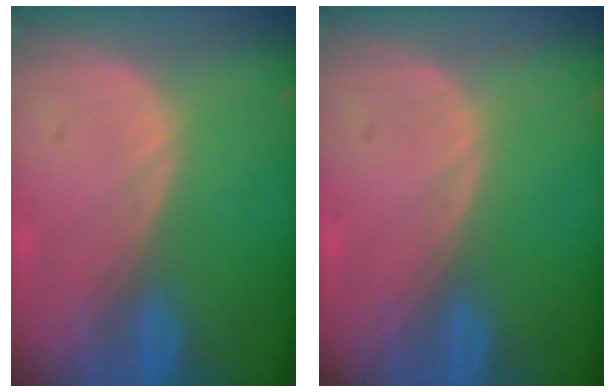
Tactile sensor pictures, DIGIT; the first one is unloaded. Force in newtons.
{"total": 0.0}